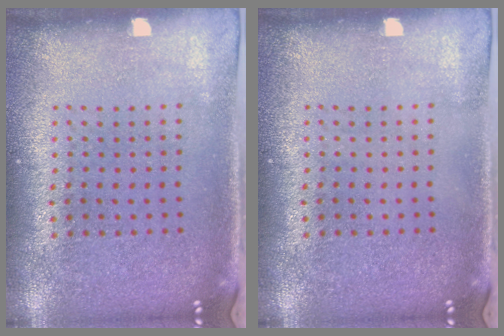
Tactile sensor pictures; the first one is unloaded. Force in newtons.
{"total": 0.0}